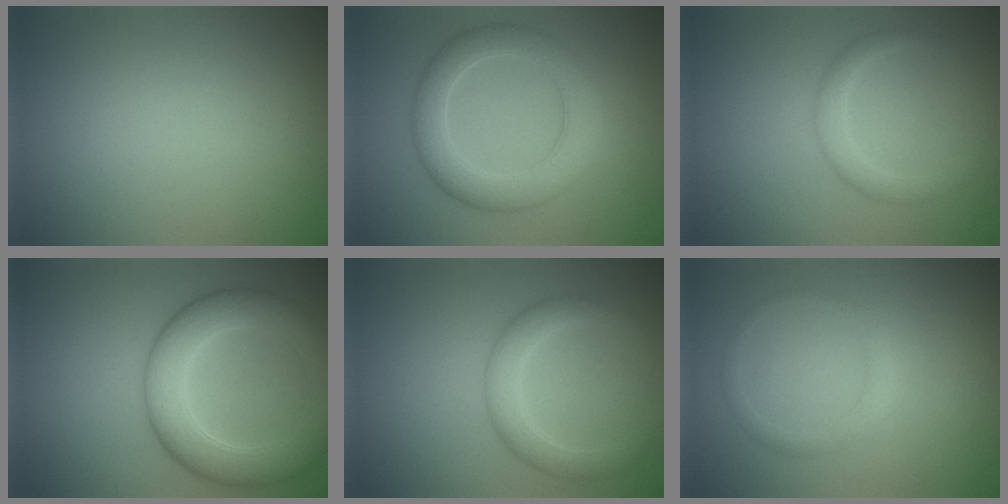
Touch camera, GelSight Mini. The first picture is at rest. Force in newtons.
{"total": 5.2, "press": 5.2, "slide": 0.4}
{"total": 1.9, "press": 1.9, "slide": 0.0}
{"total": 7.4, "press": 7.4, "slide": 0.3}
{"total": 3.3, "press": 3.3, "slide": 0.1}
{"total": 1.2, "press": 1.2, "slide": 0.0}